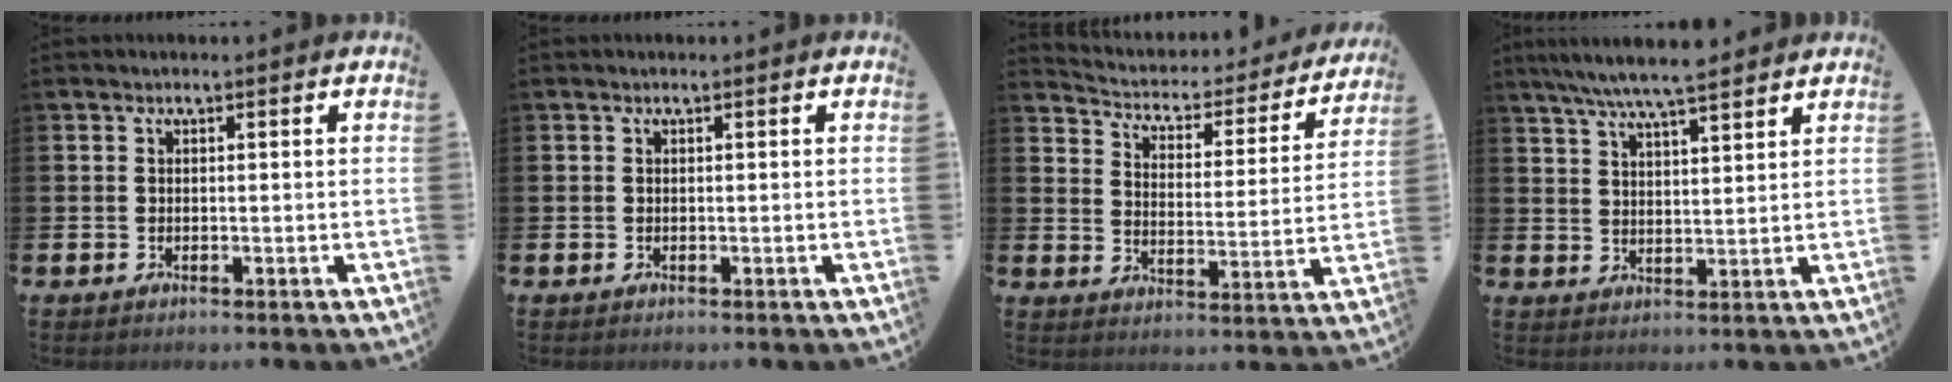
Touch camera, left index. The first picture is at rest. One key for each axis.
{"total": 0.0}
{"total": 4.4, "fx": 4.0, "fy": 1.5, "fz": 0.7, "tx": -0.042, "ty": -0.037, "tz": 0.061}
{"total": 7.1, "fx": 6.6, "fy": 0.6, "fz": 2.6, "tx": -0.065, "ty": -0.021, "tz": 0.119}